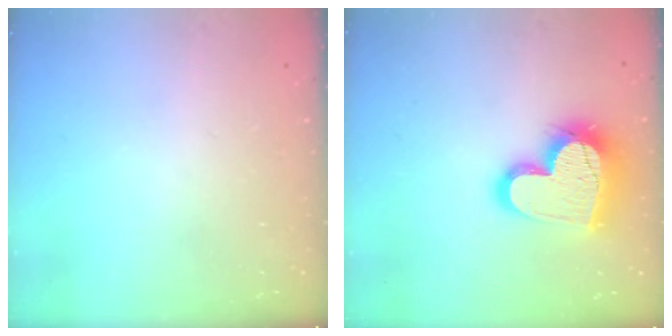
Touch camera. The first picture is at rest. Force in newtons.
{"total": 20.2, "press": 20.1, "slide": 1.6}